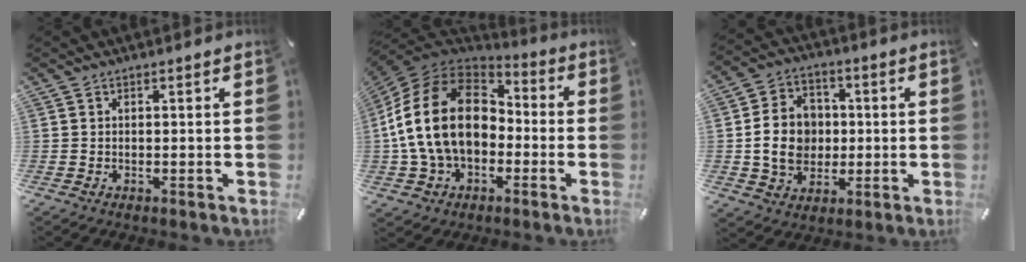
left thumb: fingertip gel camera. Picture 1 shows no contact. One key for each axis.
{"total": 20.4, "fx": -0.9, "fy": 15.4, "fz": 13.4, "tx": -0.284, "ty": 0.032, "tz": -0.017}
{"total": 11.7, "fx": -0.1, "fy": 10.0, "fz": 6.0, "tx": -0.126, "ty": 0.016, "tz": 0.004}